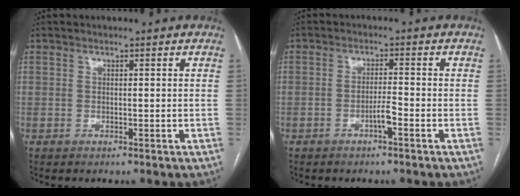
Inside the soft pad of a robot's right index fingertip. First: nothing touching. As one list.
[{"total": 2.7, "force": [-1.4, 0.1, 2.4], "torque": [-0.041, 0.001, -0.025]}]